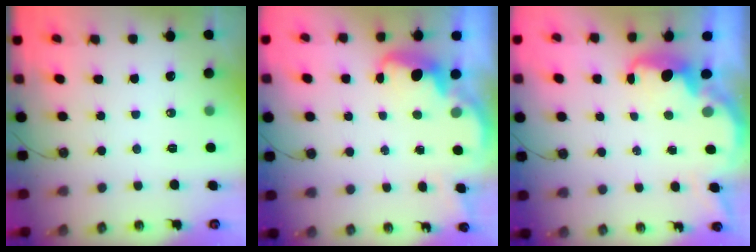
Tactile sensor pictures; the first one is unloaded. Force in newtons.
{"total": 3.0, "press": 2.9, "slide": 0.6}
{"total": 2.5, "press": 2.4, "slide": 0.7}